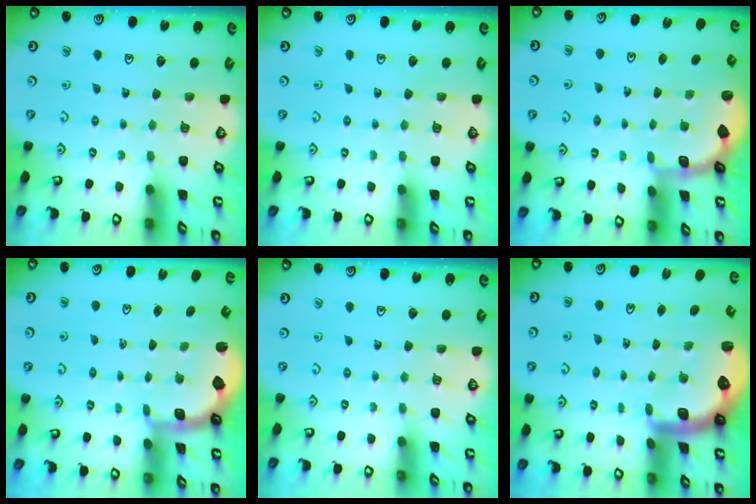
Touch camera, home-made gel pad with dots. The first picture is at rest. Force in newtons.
{"total": 0.0}
{"total": 1.8, "press": 1.6, "slide": 0.7}
{"total": 2.5, "press": 1.2, "slide": 2.2}
{"total": 0.0}
{"total": 2.9, "press": 2.6, "slide": 1.4}